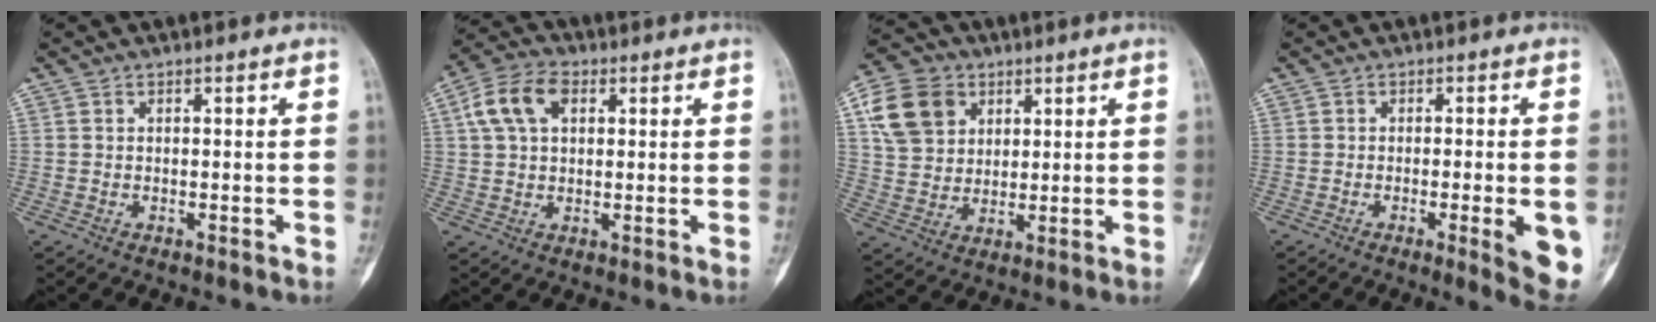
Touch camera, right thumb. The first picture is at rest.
{"total": 9.0, "force": [2.9, 5.7, 6.3], "torque": [-0.120, 0.016, 0.048]}
{"total": 11.9, "force": [4.5, 9.4, 5.7], "torque": [-0.089, -0.003, 0.085]}
{"total": 8.1, "force": [-2.3, 1.4, 7.7], "torque": [-0.088, -0.013, -0.028]}